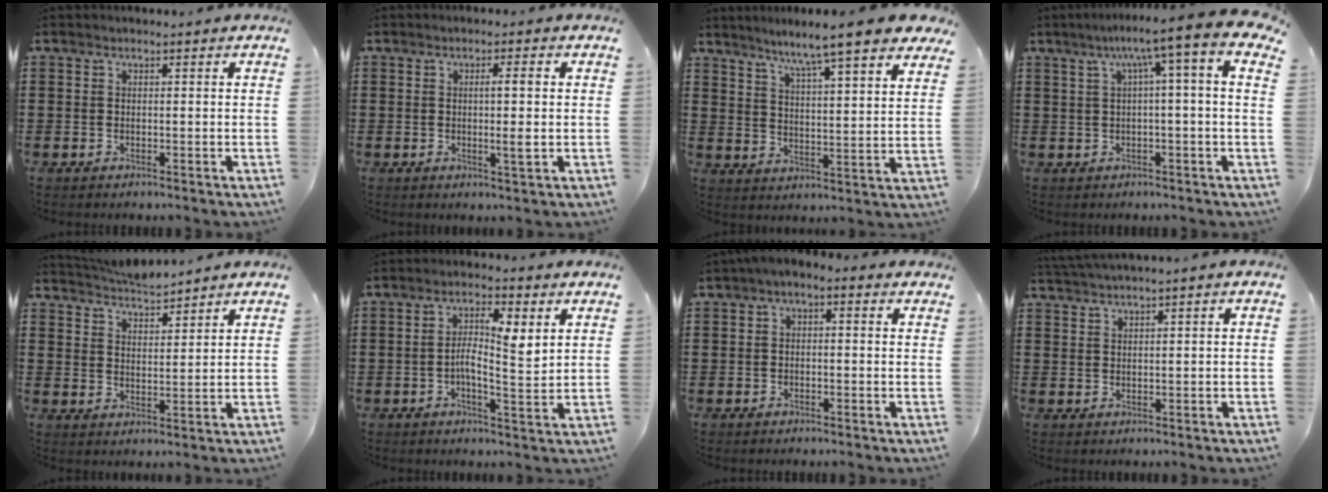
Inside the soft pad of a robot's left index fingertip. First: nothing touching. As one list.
[{"total": 4.4, "force": [0.2, 0.1, 4.4], "torque": [-0.067, -0.006, -0.003]}, {"total": 7.0, "force": [6.0, -0.8, 3.3], "torque": [-0.083, -0.041, 0.094]}, {"total": 6.5, "force": [1.2, -0.3, 6.4], "torque": [-0.126, -0.014, 0.009]}, {"total": 4.3, "force": [4.2, 0.3, 0.5], "torque": [-0.024, -0.015, 0.077]}, {"total": 5.7, "force": [1.1, 1.2, 5.5], "torque": [-0.099, 0.000, 0.013]}, {"total": 1.4, "force": [-1.3, 0.4, 0.6], "torque": [-0.019, 0.001, -0.030]}, {"total": 1.4, "force": [1.2, -0.4, 0.6], "torque": [-0.011, -0.002, 0.024]}]